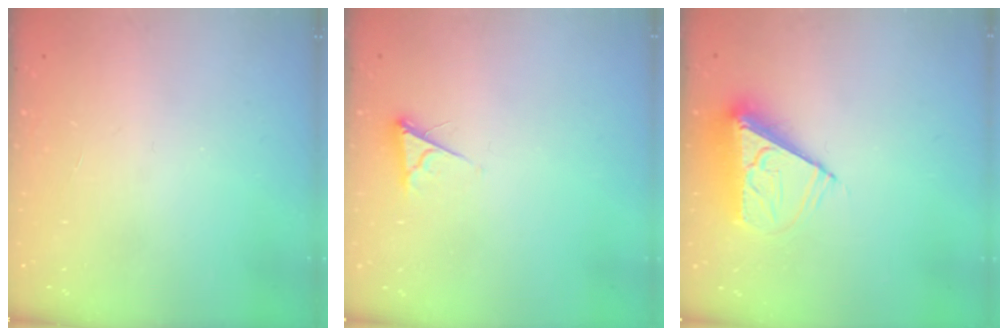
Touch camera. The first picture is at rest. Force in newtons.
{"total": 4.1, "press": 4.0, "slide": 0.5}
{"total": 9.0, "press": 9.0, "slide": 0.4}